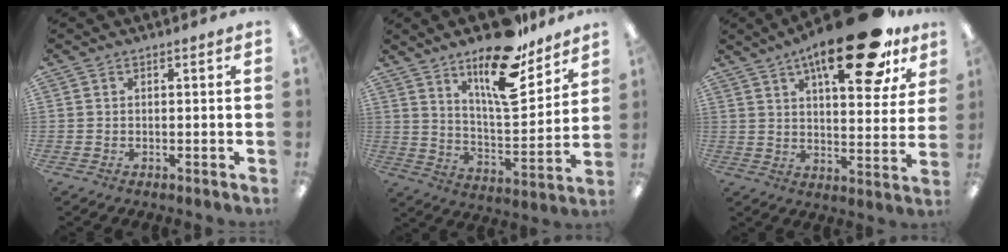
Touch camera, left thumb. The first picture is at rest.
{"total": 18.4, "force": [12.9, 6.0, 11.8], "torque": [-0.188, -0.084, 0.213]}
{"total": 22.5, "force": [13.9, 7.9, 15.7], "torque": [-0.223, -0.070, 0.218]}